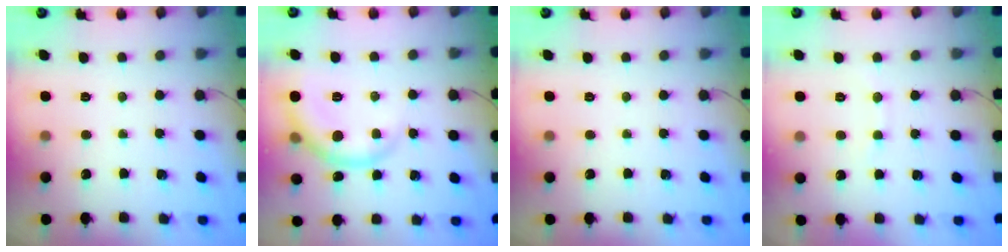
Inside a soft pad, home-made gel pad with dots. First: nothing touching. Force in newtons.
{"total": 7.4, "press": 7.4, "slide": 0.8}
{"total": 0.0}
{"total": 3.9, "press": 3.8, "slide": 0.5}